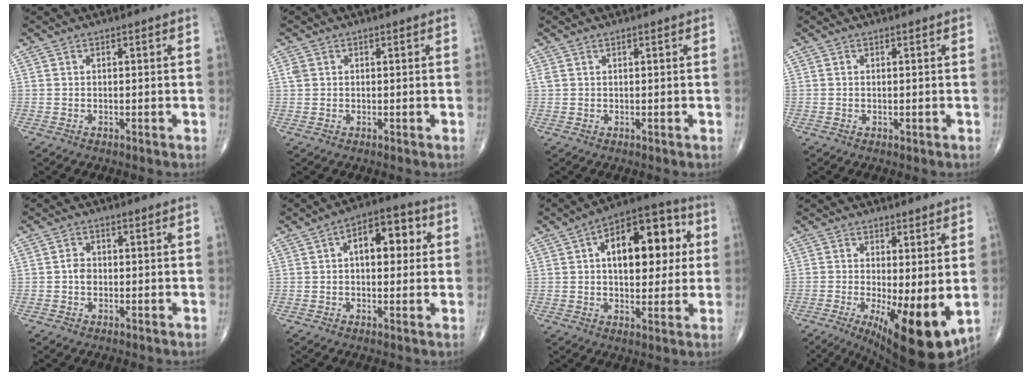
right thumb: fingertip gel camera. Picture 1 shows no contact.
{"total": 1.2, "force": [0.4, 1.0, 0.6], "torque": [-0.010, 0.005, 0.008]}
{"total": 0.7, "force": [0.5, 0.3, 0.4], "torque": [-0.009, 0.008, 0.013]}
{"total": 0.0}
{"total": 2.1, "force": [-0.2, 1.7, 1.3], "torque": [-0.012, 0.006, -0.006]}
{"total": 10.1, "force": [2.1, 5.6, 8.2], "torque": [-0.091, 0.022, 0.023]}
{"total": 17.7, "force": [3.6, 9.5, 14.5], "torque": [-0.168, 0.022, 0.046]}
{"total": 13.6, "force": [-2.6, 4.2, 12.6], "torque": [-0.190, -0.028, -0.025]}